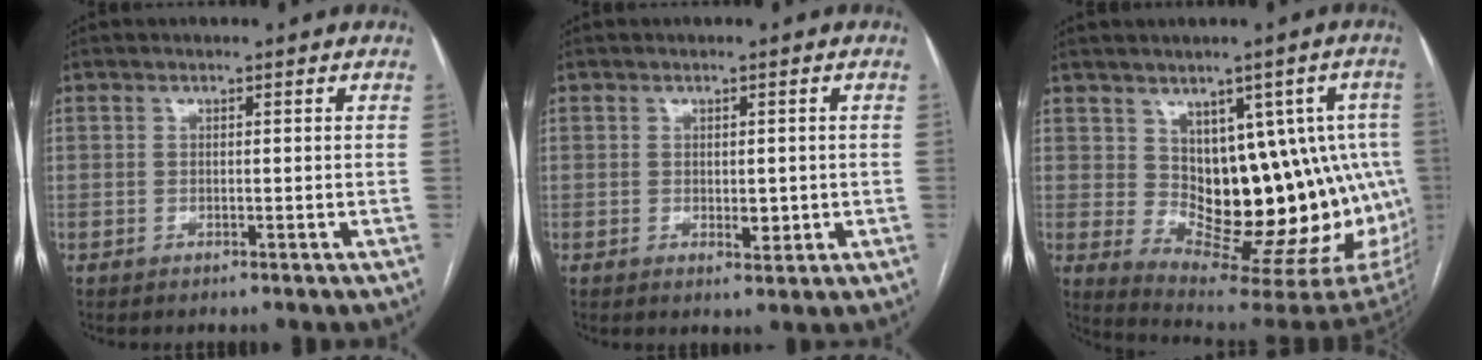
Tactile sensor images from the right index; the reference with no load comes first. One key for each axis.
{"total": 2.5, "fx": -0.2, "fy": 1.4, "fz": 2.1, "tx": -0.027, "ty": -0.004, "tz": 0.004}
{"total": 16.3, "fx": 1.4, "fy": 8.4, "fz": 13.9, "tx": -0.142, "ty": 0.016, "tz": 0.039}